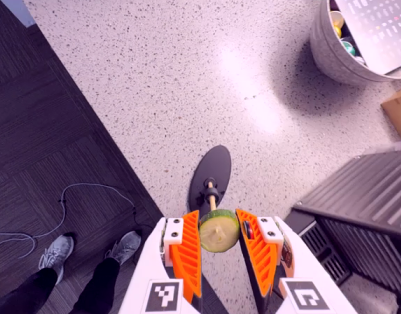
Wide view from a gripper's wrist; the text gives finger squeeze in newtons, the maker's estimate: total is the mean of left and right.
{"total": 9.7, "left": 9.9, "right": 9.5}